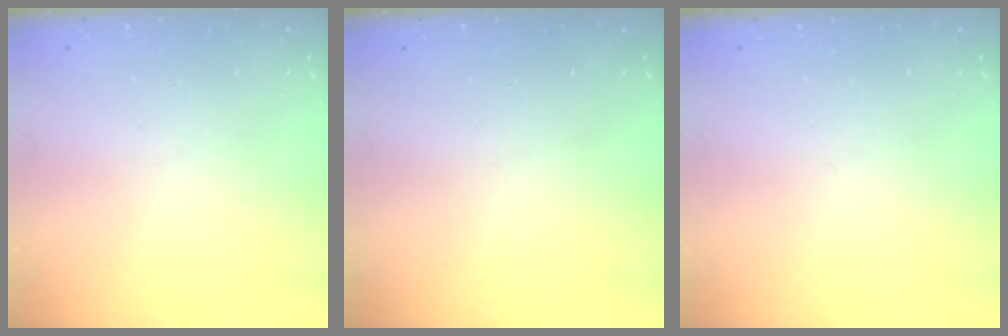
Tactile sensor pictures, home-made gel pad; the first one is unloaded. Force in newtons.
{"total": 0.0}
{"total": 0.0}